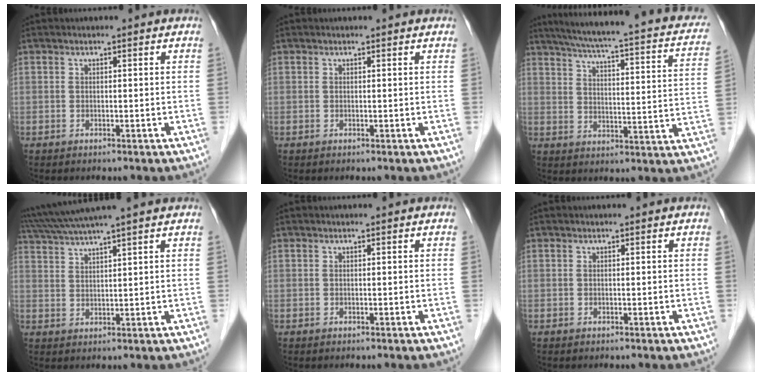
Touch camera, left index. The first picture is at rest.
{"total": 0.8, "force": [0.7, 0.1, 0.2], "torque": [-0.006, 0.007, 0.007]}
{"total": 23.5, "force": [18.0, 3.9, 14.6], "torque": [-0.215, 0.006, 0.212]}
{"total": 9.4, "force": [8.1, -1.4, 4.6], "torque": [-0.087, 0.028, 0.132]}
{"total": 0.0}
{"total": 0.0}